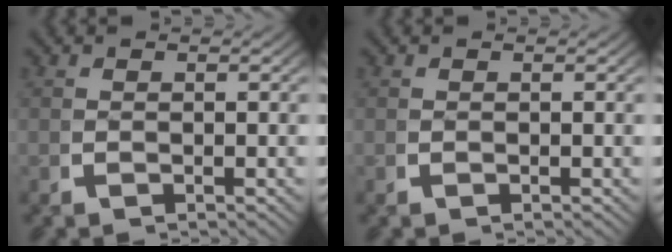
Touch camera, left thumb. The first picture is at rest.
{"total": 0.0}